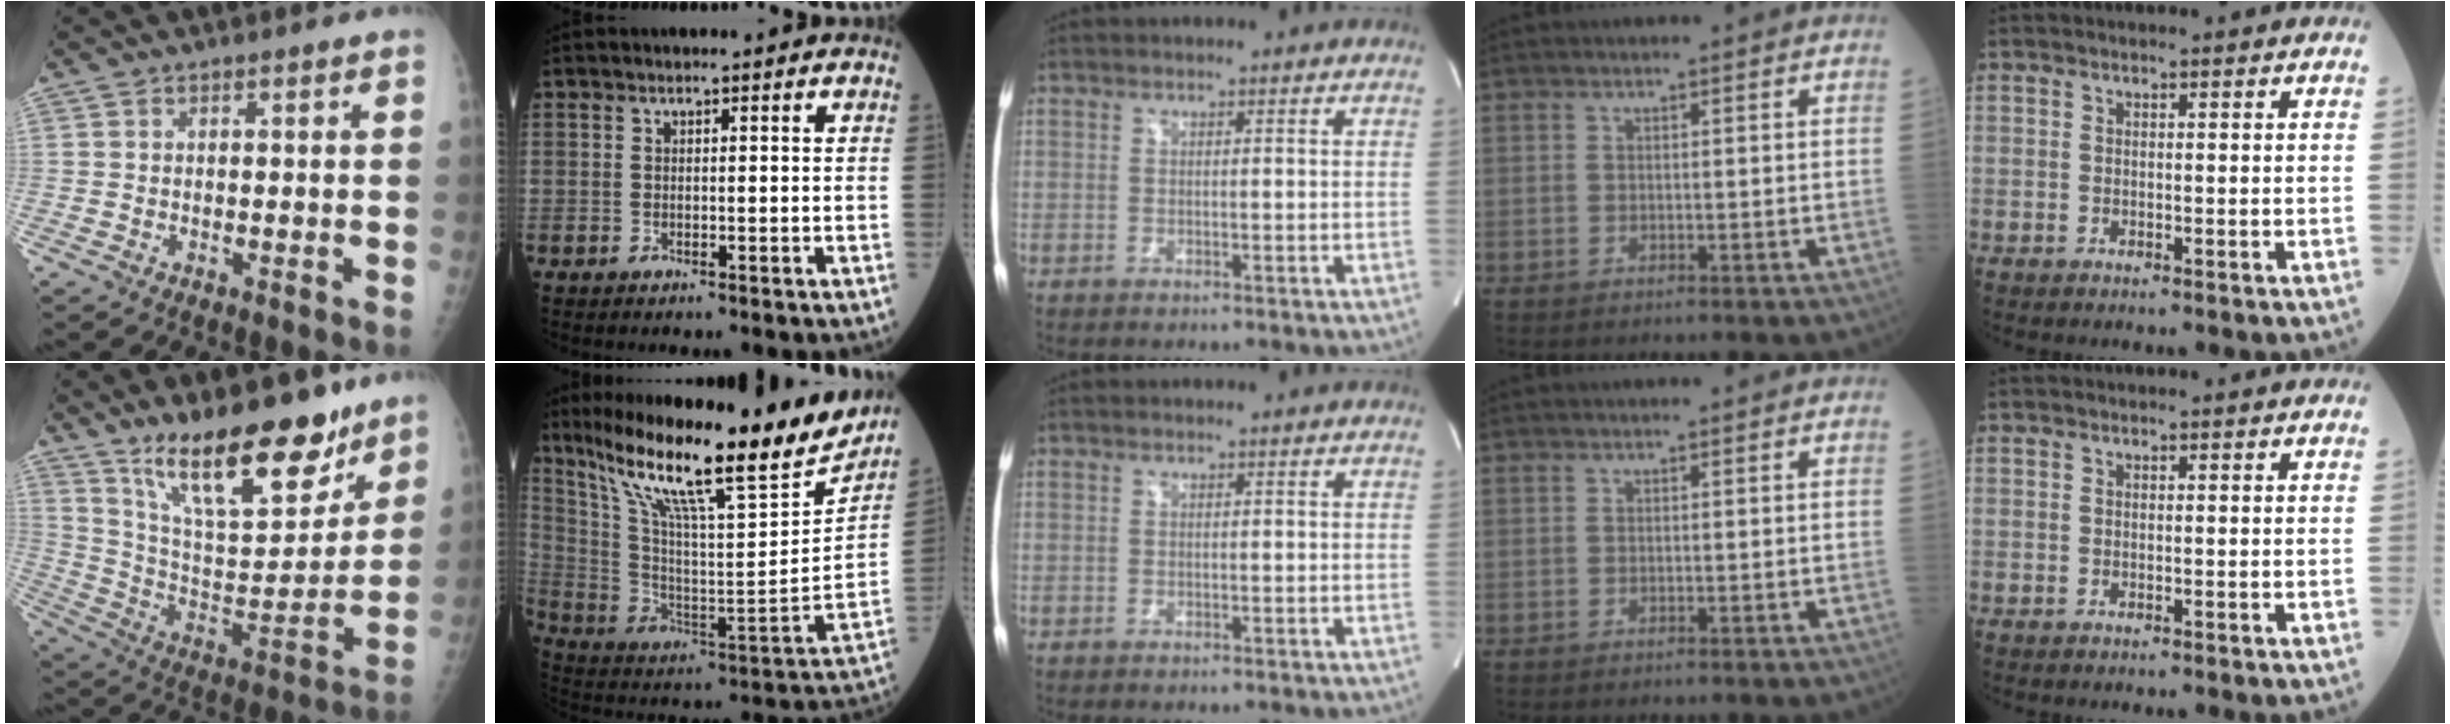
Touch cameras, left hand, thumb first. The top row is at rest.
{"thumb": {"total": 22.0, "force": [15.7, 7.6, 13.5], "torque": [-0.168, -0.093, 0.268]}, "index": {"total": 26.0, "force": [20.0, 2.2, 16.4], "torque": [-0.285, -0.026, 0.316]}}